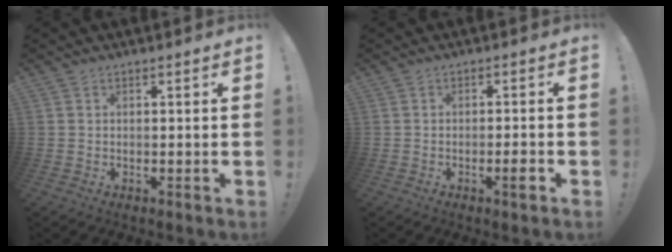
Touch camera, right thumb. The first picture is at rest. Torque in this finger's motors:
{"motor_torque": [0.16, 0.04, 0.14, -0.07, 0.02]}